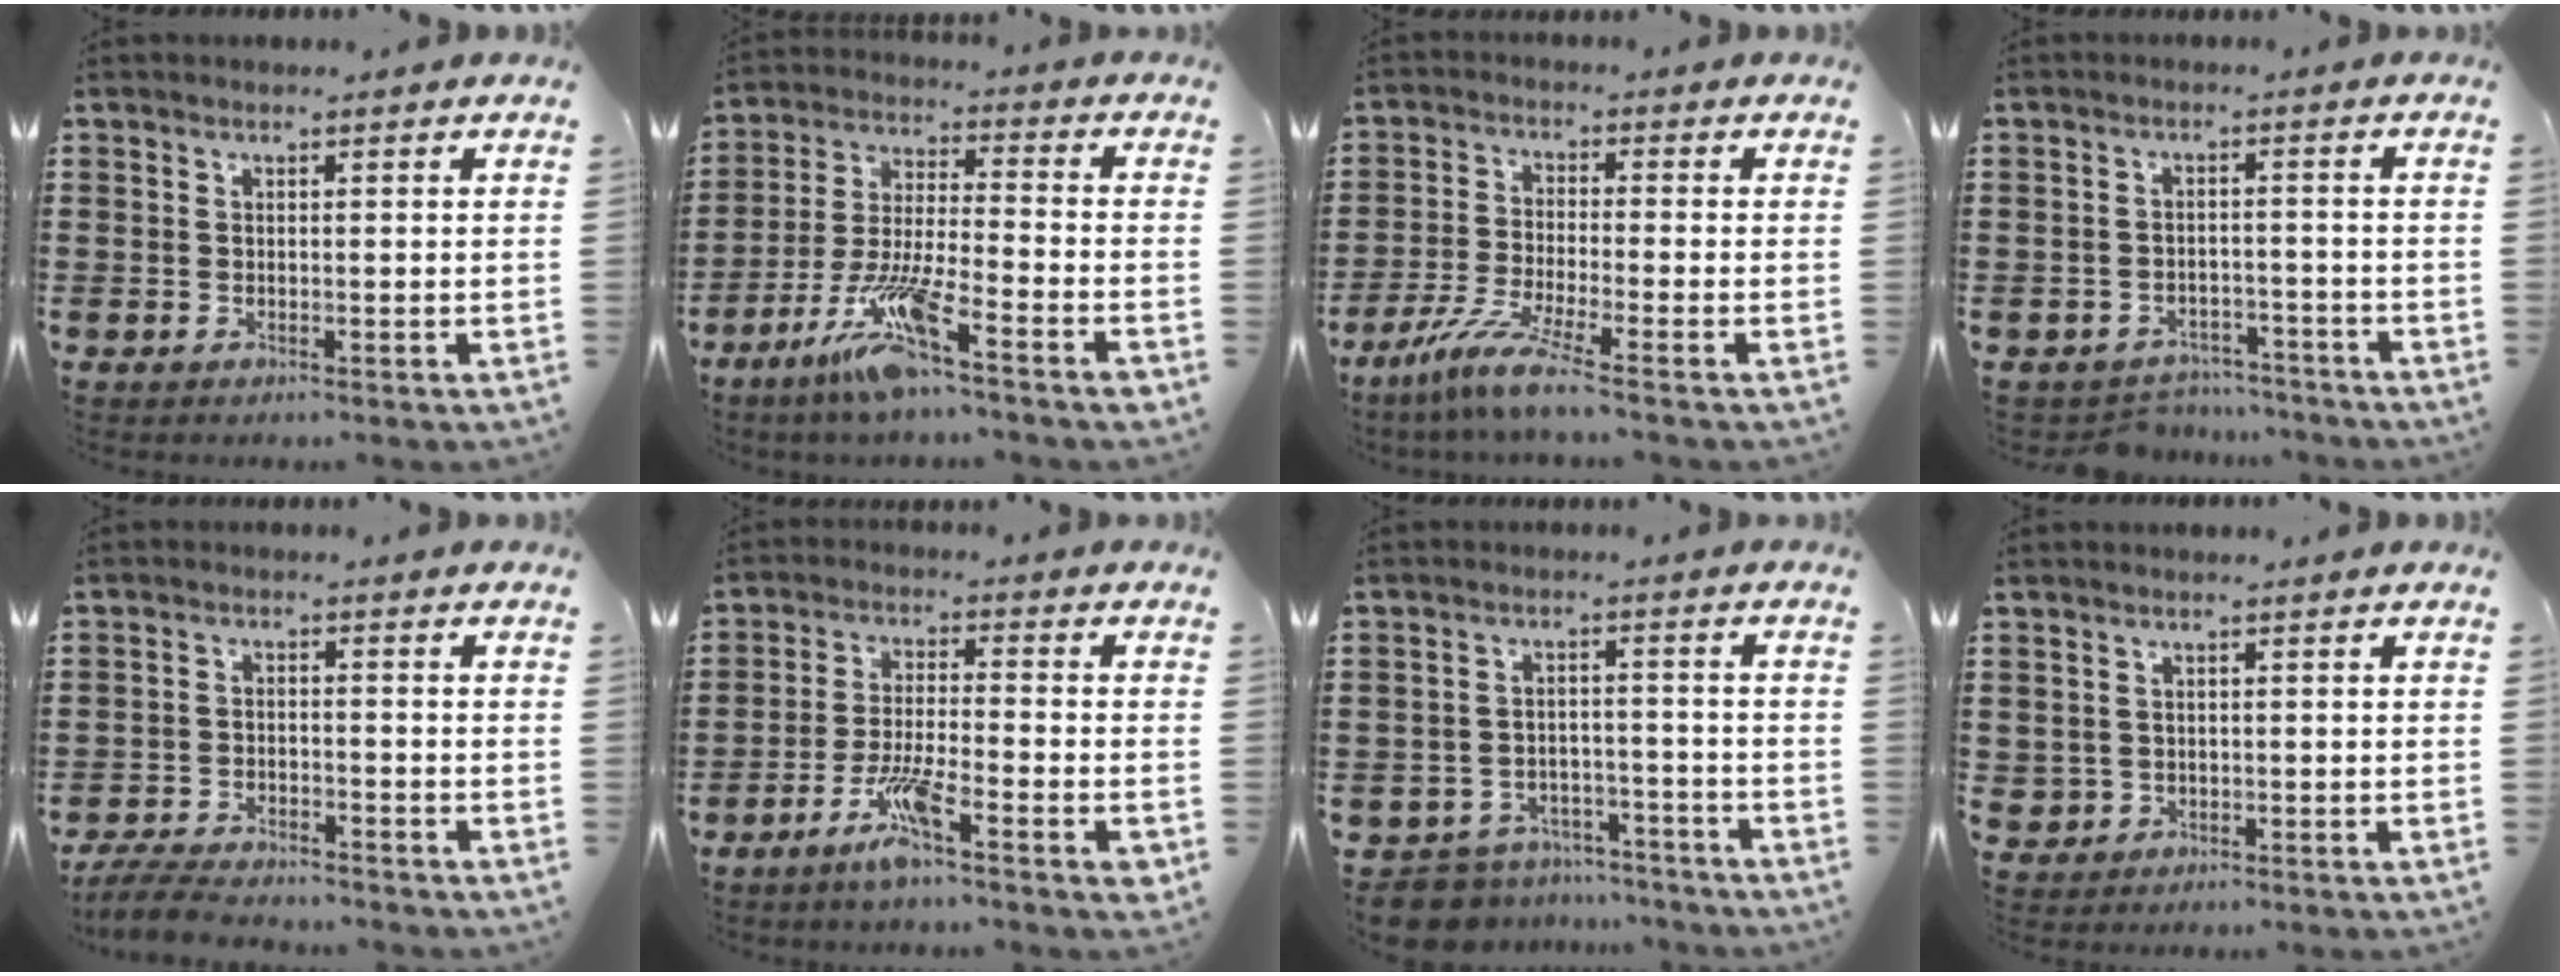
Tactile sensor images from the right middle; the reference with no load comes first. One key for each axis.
{"total": 11.3, "fx": -7.4, "fy": 1.2, "fz": 8.4, "tx": -0.174, "ty": -0.005, "tz": -0.145}
{"total": 6.7, "fx": -5.0, "fy": 0.0, "fz": 4.5, "tx": -0.105, "ty": -0.023, "tz": -0.098}
{"total": 3.3, "fx": -3.2, "fy": 0.6, "fz": -0.3, "tx": -0.005, "ty": -0.002, "tz": -0.068}
{"total": 4.9, "fx": -4.7, "fy": 0.6, "fz": 1.2, "tx": -0.030, "ty": 0.001, "tz": -0.096}
{"total": 7.3, "fx": -4.3, "fy": 1.2, "fz": 5.8, "tx": -0.117, "ty": -0.005, "tz": -0.080}
{"total": 6.2, "fx": -6.1, "fy": 1.2, "fz": 0.2, "tx": -0.015, "ty": 0.013, "tz": -0.123}
{"total": 1.1, "fx": 0.0, "fy": 1.1, "fz": 0.1, "tx": -0.008, "ty": 0.004, "tz": -0.002}